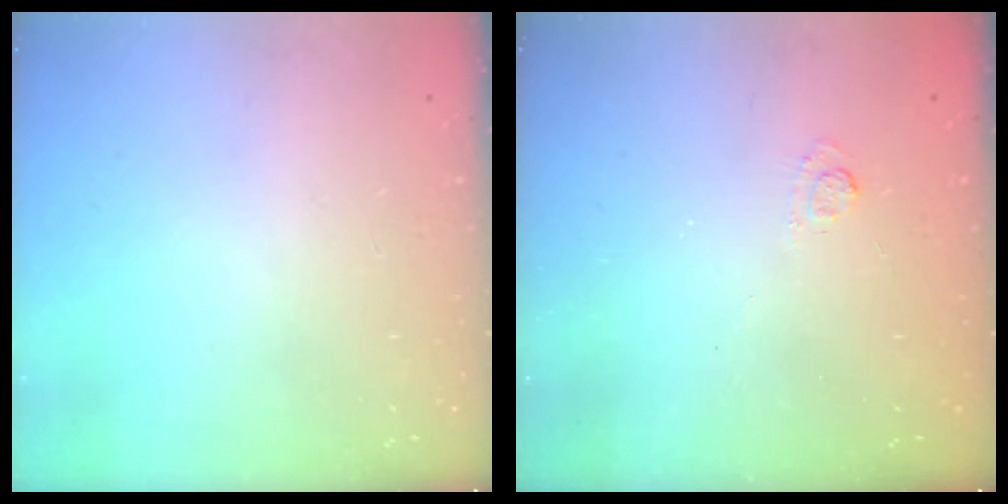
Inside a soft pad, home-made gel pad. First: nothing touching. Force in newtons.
{"total": 1.7, "press": 1.1, "slide": 1.3}